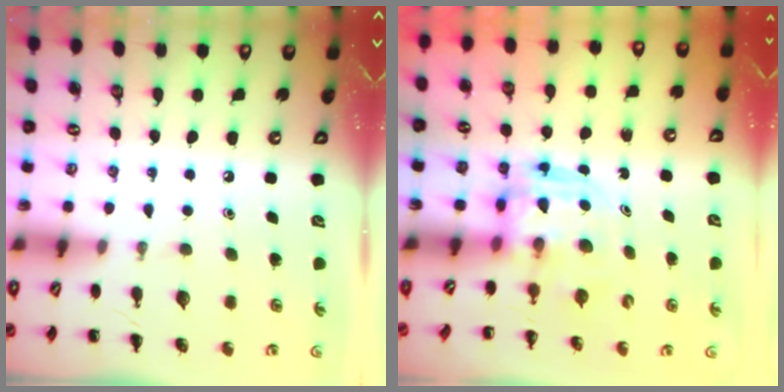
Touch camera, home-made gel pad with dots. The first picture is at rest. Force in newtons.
{"total": 3.8, "press": 3.8, "slide": 0.2}